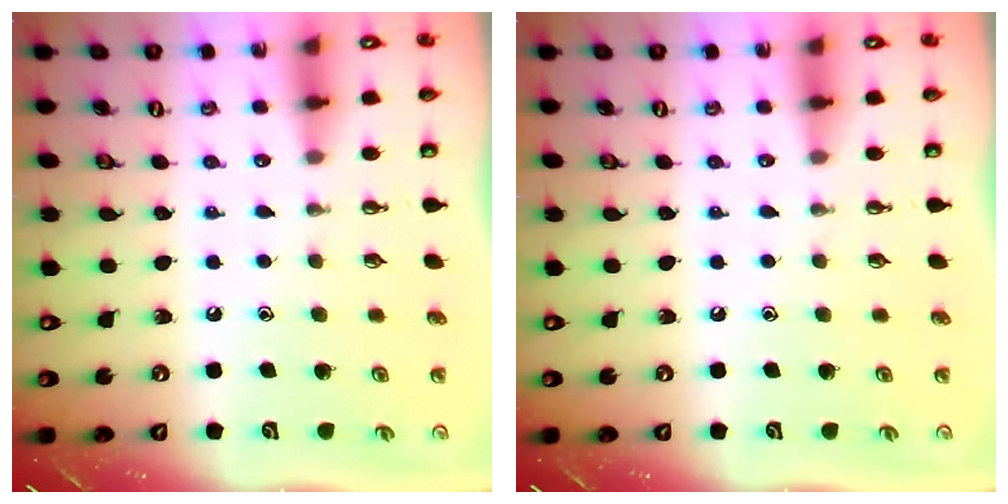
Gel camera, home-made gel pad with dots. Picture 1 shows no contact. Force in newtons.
{"total": 0.0}